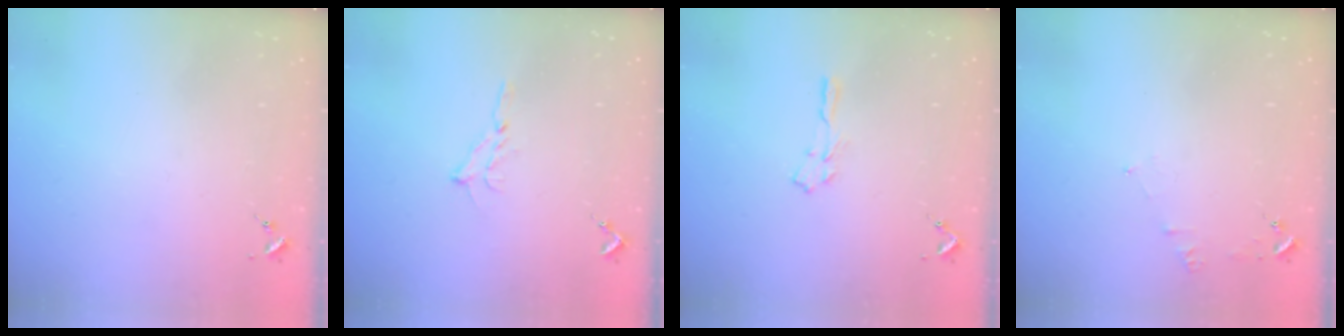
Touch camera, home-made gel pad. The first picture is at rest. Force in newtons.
{"total": 7.9, "press": 7.9, "slide": 0.9}
{"total": 3.6, "press": 3.6, "slide": 0.4}
{"total": 5.2, "press": 5.1, "slide": 0.5}